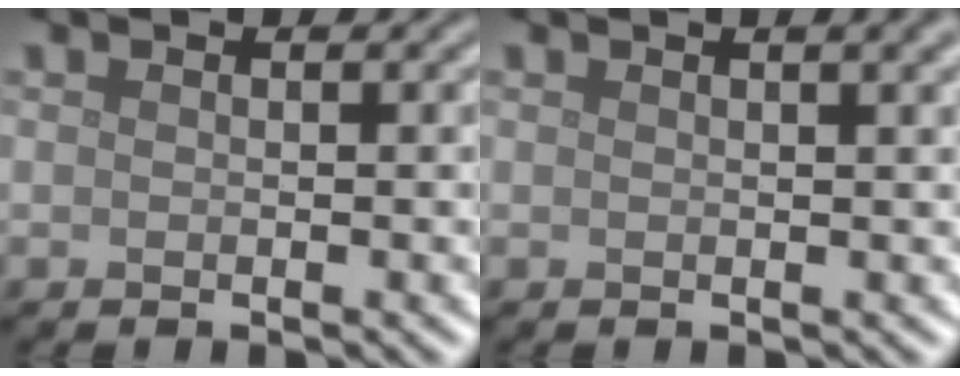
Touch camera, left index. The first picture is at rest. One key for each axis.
{"total": 3.0, "fx": 1.5, "fy": 1.1, "fz": 2.3, "tx": -0.012, "ty": 0.009, "tz": 0.009}